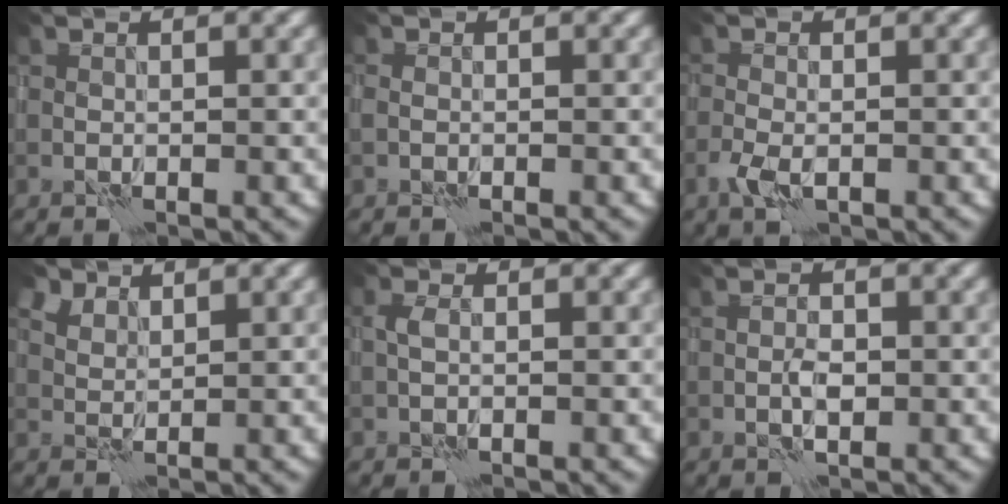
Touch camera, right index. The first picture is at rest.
{"total": 0.6, "force": [-0.4, 0.5, 0.1], "torque": [-0.001, 0.001, -0.010]}
{"total": 2.0, "force": [-0.9, 1.0, 1.4], "torque": [-0.033, -0.005, -0.021]}
{"total": 3.1, "force": [2.6, 1.5, 0.8], "torque": [-0.021, -0.003, 0.053]}
{"total": 0.9, "force": [-0.1, 0.5, 0.8], "torque": [-0.014, 0.004, -0.005]}
{"total": 1.2, "force": [-0.1, 0.7, 1.0], "torque": [-0.017, 0.000, -0.002]}